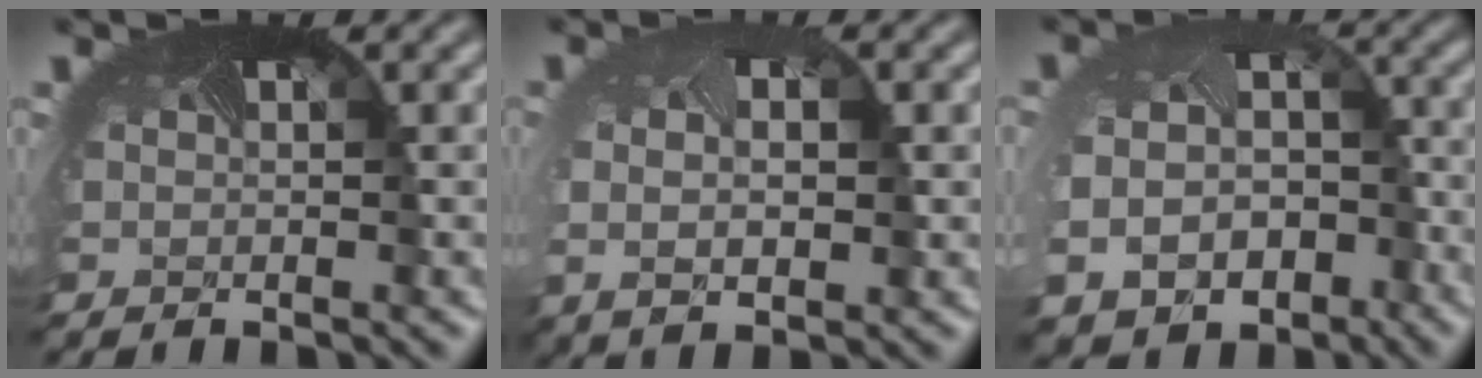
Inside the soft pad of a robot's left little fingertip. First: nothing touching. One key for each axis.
{"total": 3.8, "fx": -0.1, "fy": 2.2, "fz": 3.1, "tx": -0.058, "ty": -0.003, "tz": 0.010}
{"total": 11.3, "fx": -5.1, "fy": 8.4, "fz": 5.4, "tx": -0.113, "ty": -0.064, "tz": -0.058}